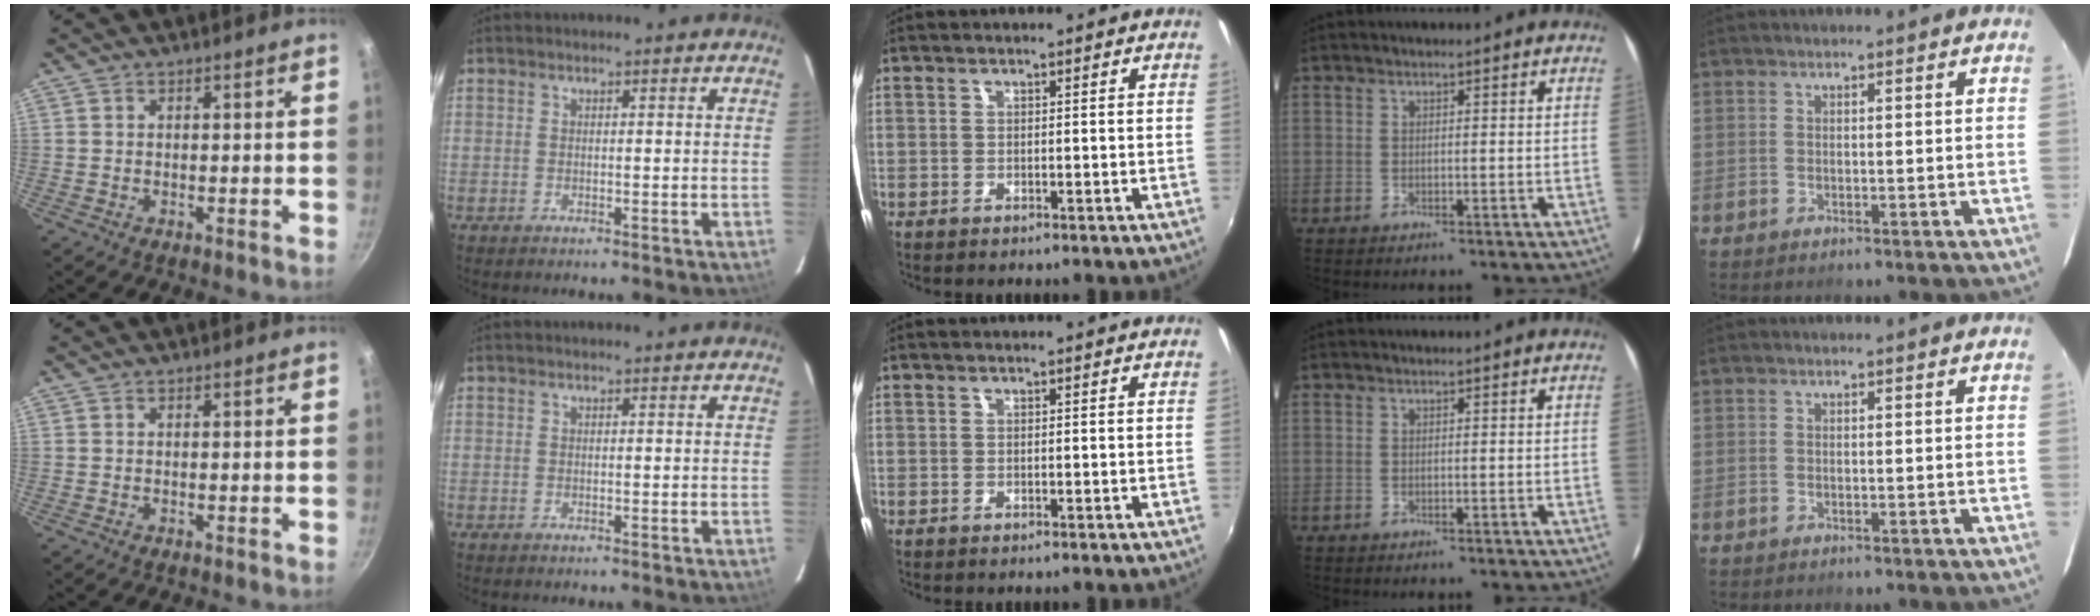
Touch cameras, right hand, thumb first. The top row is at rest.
{}